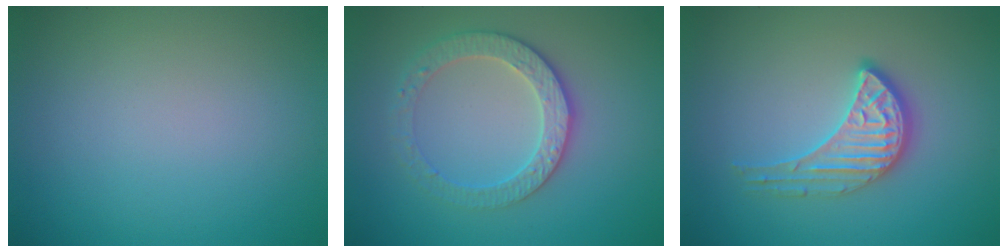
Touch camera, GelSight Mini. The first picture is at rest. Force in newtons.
{"total": 3.3, "press": 3.3, "slide": 0.6}
{"total": 3.2, "press": 3.1, "slide": 1.0}